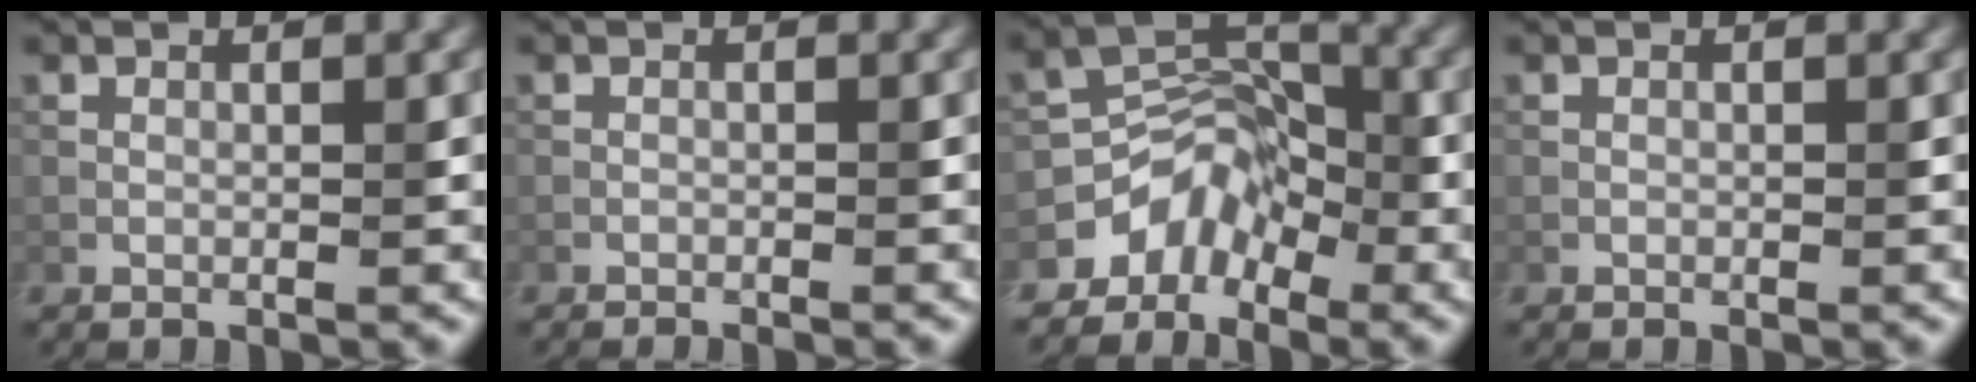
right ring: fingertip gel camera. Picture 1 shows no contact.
{"total": 0.6, "force": [-0.6, 0.0, 0.2], "torque": [-0.005, 0.001, -0.011]}
{"total": 3.7, "force": [-2.9, 2.3, 0.2], "torque": [0.009, 0.011, -0.052]}
{"total": 0.0}